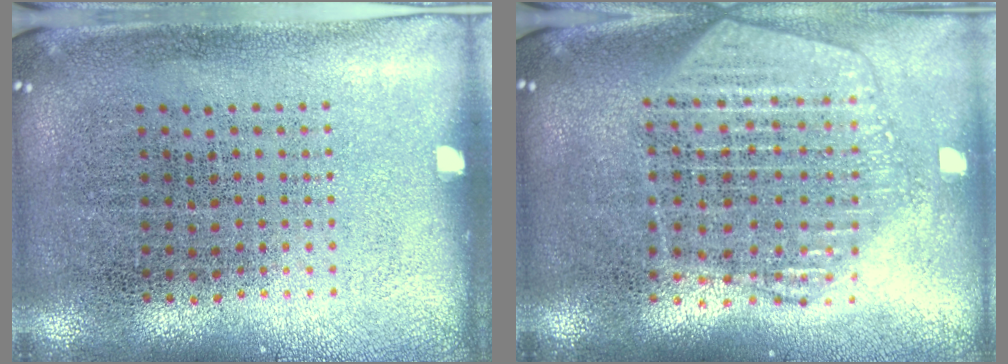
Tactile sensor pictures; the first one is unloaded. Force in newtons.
{"total": 2.2, "press": 2.0, "slide": 1.0}